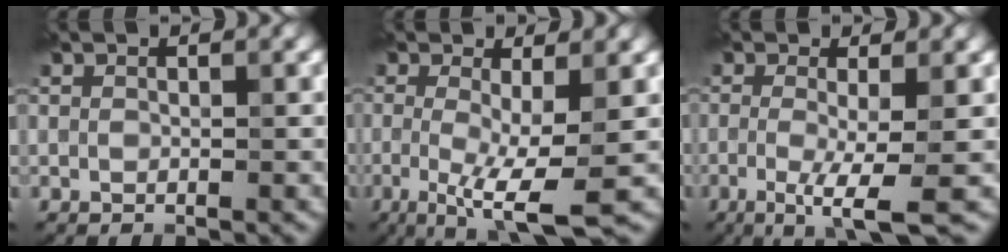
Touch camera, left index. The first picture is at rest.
{"total": 6.3, "force": [-1.2, 1.3, 6.1], "torque": [-0.104, -0.019, -0.021]}
{"total": 5.1, "force": [-1.2, 0.9, 4.9], "torque": [-0.081, -0.012, -0.025]}